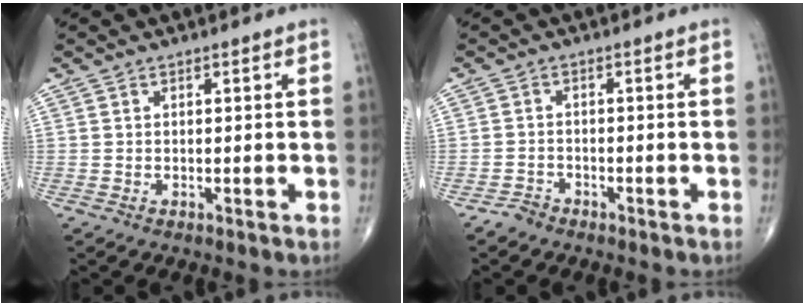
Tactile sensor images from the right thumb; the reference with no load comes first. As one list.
[{"total": 1.9, "force": [-1.7, 1.0, 0.1], "torque": [-0.004, 0.004, -0.033]}]